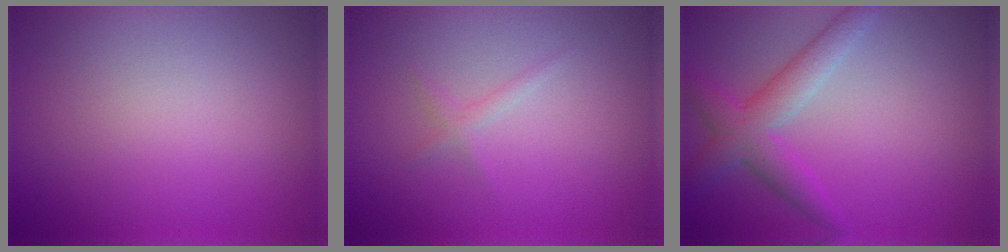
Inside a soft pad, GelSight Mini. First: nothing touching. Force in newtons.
{"total": 0.9, "press": 0.9, "slide": 0.1}
{"total": 3.9, "press": 3.9, "slide": 0.1}